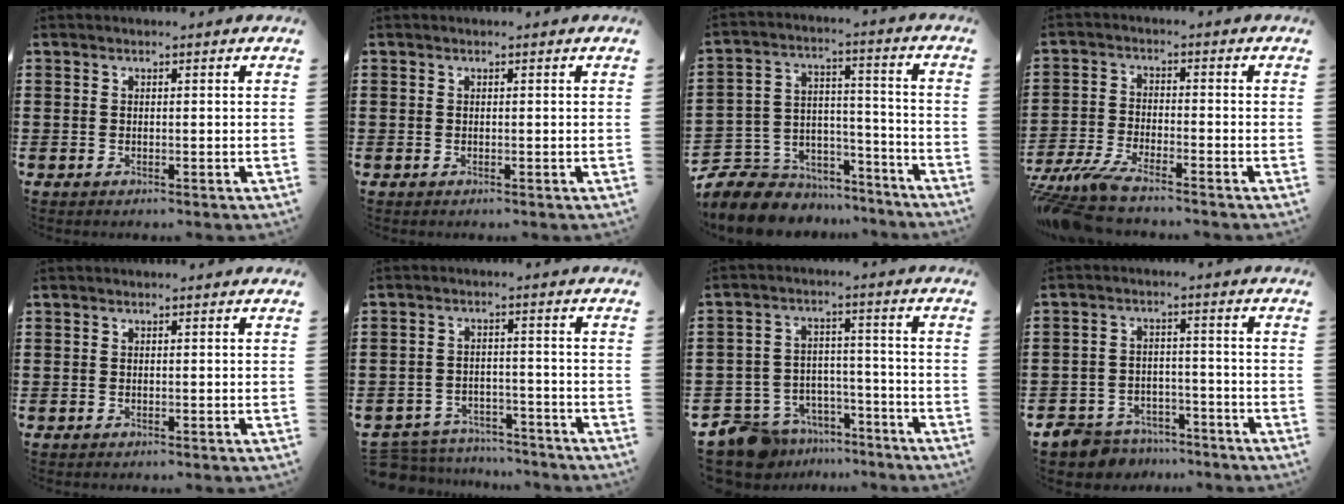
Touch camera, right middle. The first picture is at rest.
{"total": 0.0}
{"total": 8.3, "force": [-7.4, 3.7, 0.4], "torque": [-0.028, 0.012, -0.144]}
{"total": 5.5, "force": [-5.1, 0.3, 2.1], "torque": [-0.069, -0.017, -0.107]}
{"total": 0.0}
{"total": 4.8, "force": [-4.7, 0.9, 0.2], "torque": [-0.020, 0.005, -0.102]}
{"total": 9.7, "force": [-8.3, 4.2, 2.5], "torque": [-0.070, 0.029, -0.162]}
{"total": 5.7, "force": [-5.5, 1.7, 0.4], "torque": [-0.030, 0.010, -0.117]}